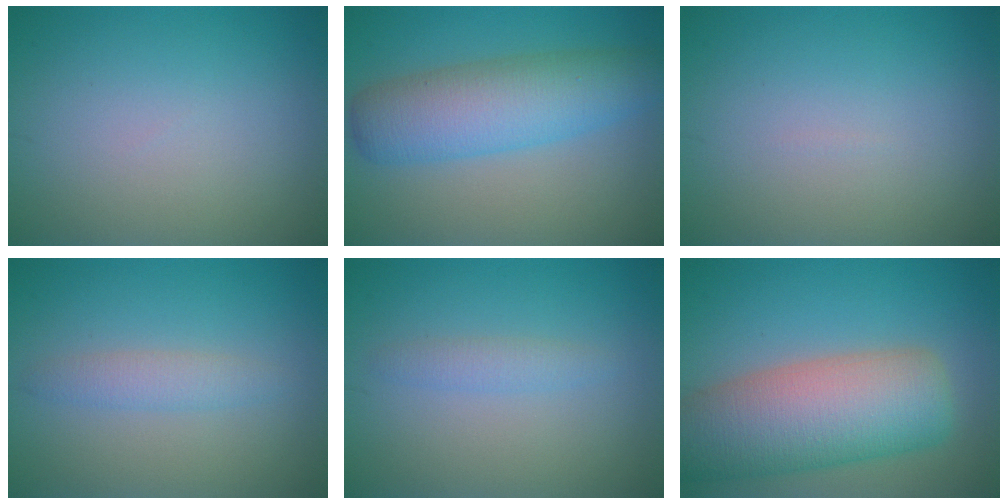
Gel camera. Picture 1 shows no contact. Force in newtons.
{"total": 7.0, "press": 7.0, "slide": 0.0}
{"total": 0.0}
{"total": 1.9, "press": 1.9, "slide": 0.1}
{"total": 1.4, "press": 1.4, "slide": 0.1}
{"total": 10.7, "press": 10.7, "slide": 0.7}